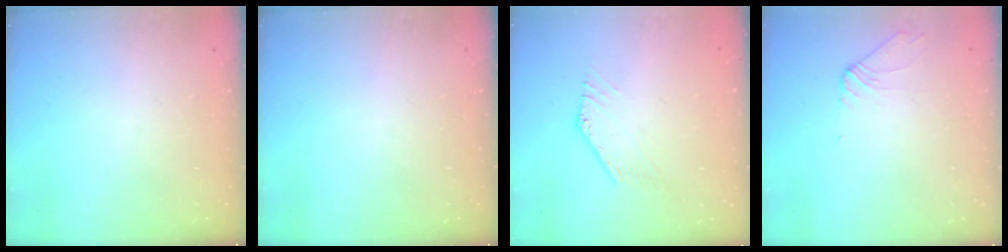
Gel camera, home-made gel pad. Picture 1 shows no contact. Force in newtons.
{"total": 0.0}
{"total": 0.8, "press": 0.8, "slide": 0.2}
{"total": 3.5, "press": 3.5, "slide": 0.6}